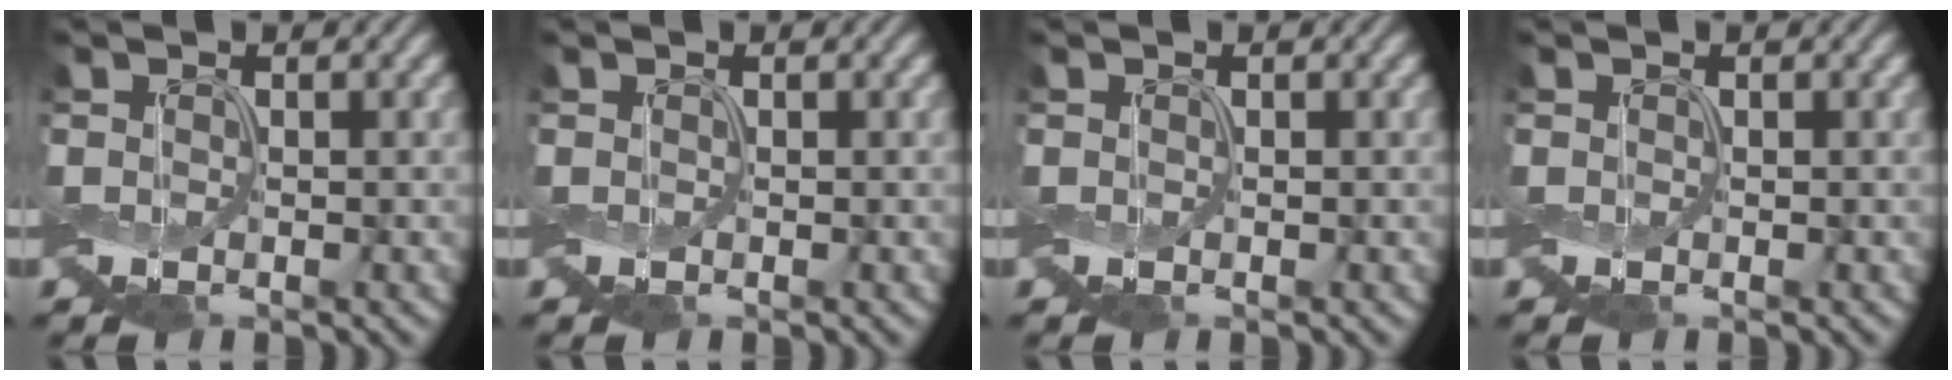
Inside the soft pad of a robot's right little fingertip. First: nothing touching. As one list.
[{"total": 0.0}, {"total": 0.0}, {"total": 0.0}]